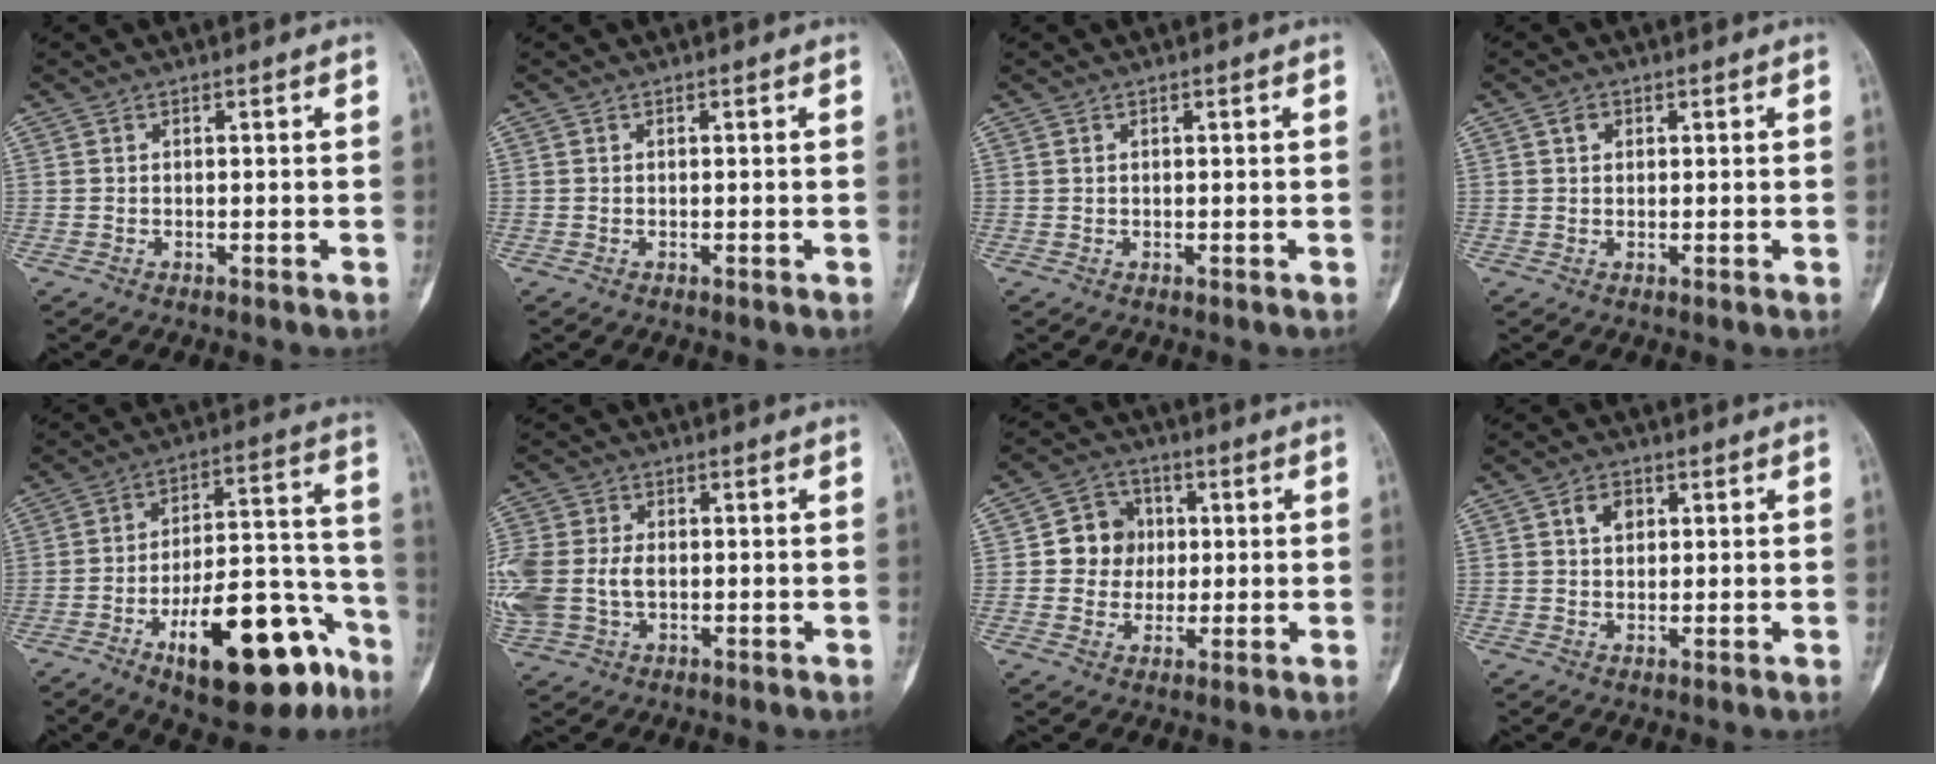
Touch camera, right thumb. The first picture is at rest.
{"total": 0.0}
{"total": 0.0}
{"total": 1.8, "force": [0.8, 1.4, 0.9], "torque": [-0.010, 0.000, 0.011]}
{"total": 23.0, "force": [-12.0, 8.9, 17.5], "torque": [-0.213, 0.083, -0.173]}
{"total": 15.7, "force": [-0.8, 11.6, 10.6], "torque": [-0.292, 0.009, -0.003]}
{"total": 8.2, "force": [0.7, 7.6, 3.0], "torque": [-0.002, 0.009, 0.005]}
{"total": 3.6, "force": [1.3, 2.6, 2.2], "torque": [-0.027, 0.000, 0.021]}